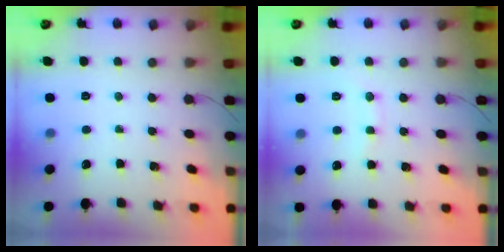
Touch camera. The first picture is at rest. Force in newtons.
{"total": 7.6, "press": 7.5, "slide": 1.1}